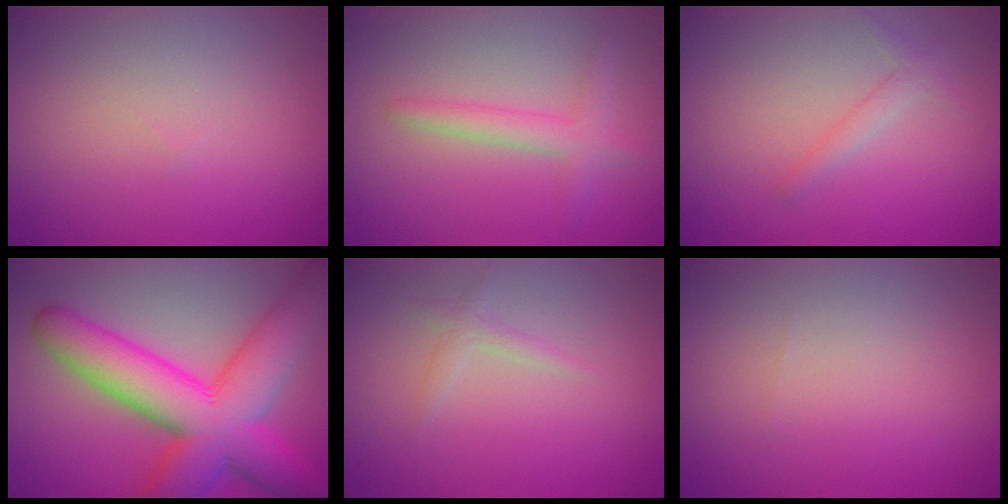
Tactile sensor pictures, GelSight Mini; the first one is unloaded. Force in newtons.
{"total": 2.7, "press": 2.6, "slide": 0.1}
{"total": 1.4, "press": 1.4, "slide": 0.0}
{"total": 12.1, "press": 12.1, "slide": 0.2}
{"total": 1.2, "press": 1.2, "slide": 0.1}
{"total": 0.0}